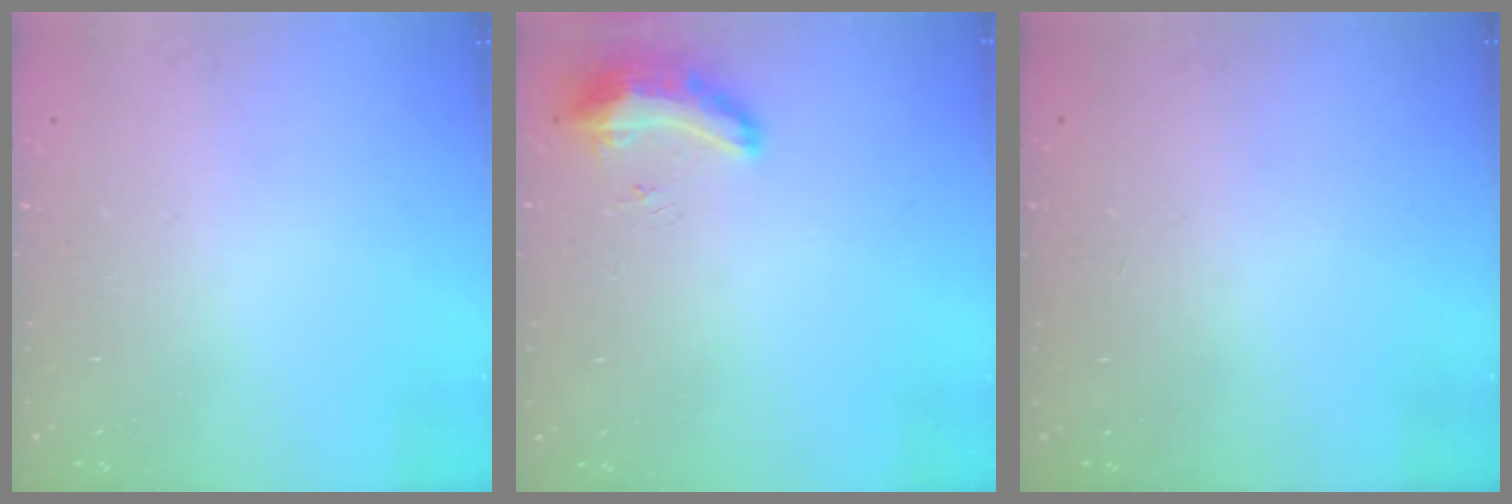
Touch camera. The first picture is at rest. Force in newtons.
{"total": 8.4, "press": 8.3, "slide": 1.3}
{"total": 0.0}